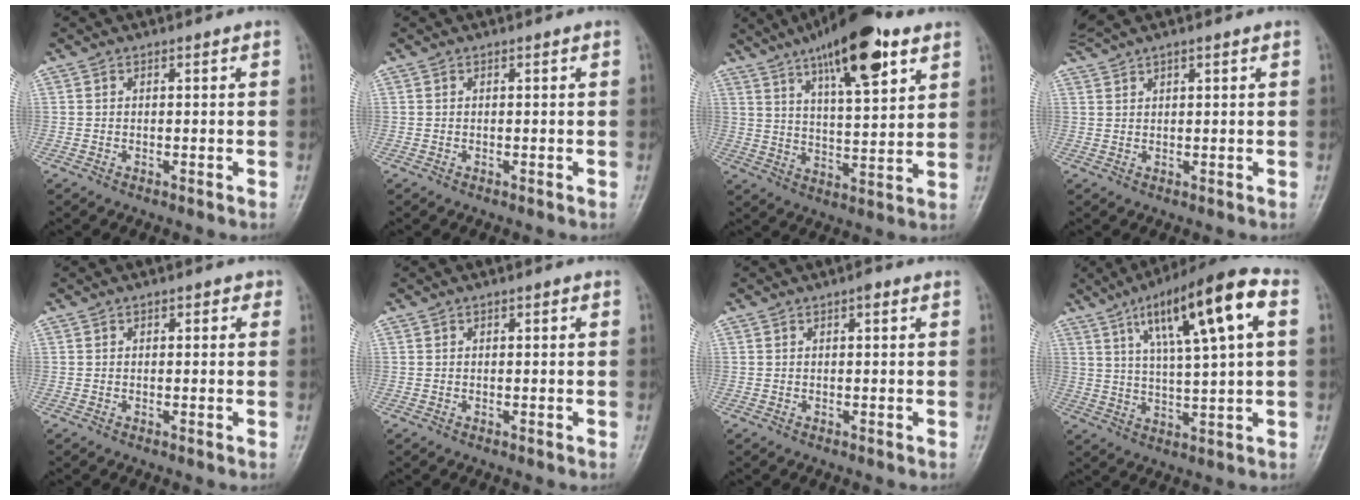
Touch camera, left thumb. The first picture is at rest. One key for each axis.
{"total": 0.0}
{"total": 18.2, "fx": 10.3, "fy": 5.6, "fz": 13.9, "tx": -0.195, "ty": -0.034, "tz": 0.166}
{"total": 3.2, "fx": 2.5, "fy": 0.2, "fz": 1.9, "tx": -0.045, "ty": 0.016, "tz": 0.054}
{"total": 2.2, "fx": 0.9, "fy": 1.3, "fz": 1.5, "tx": -0.007, "ty": 0.002, "tz": 0.008}
{"total": 1.0, "fx": 0.3, "fy": 0.4, "fz": 0.8, "tx": -0.009, "ty": 0.003, "tz": 0.004}
{"total": 1.3, "fx": 0.6, "fy": 0.4, "fz": 1.0, "tx": -0.013, "ty": 0.002, "tz": 0.005}
{"total": 17.7, "fx": 6.7, "fy": 3.6, "fz": 16.0, "tx": -0.256, "ty": 0.007, "tz": 0.108}